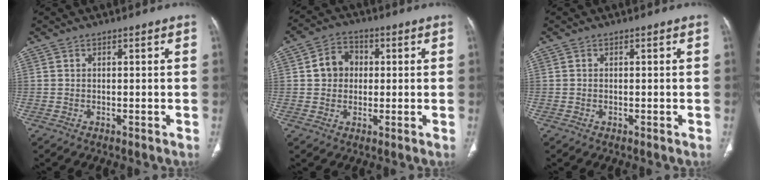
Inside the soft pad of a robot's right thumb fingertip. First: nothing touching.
{"total": 6.5, "force": [0.8, 5.6, 3.2], "torque": [-0.031, 0.011, 0.007]}
{"total": 0.0}